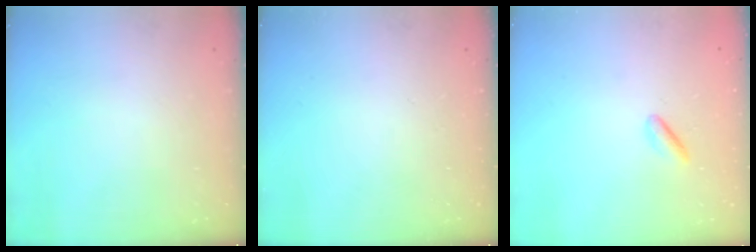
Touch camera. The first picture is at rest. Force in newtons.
{"total": 0.0}
{"total": 1.5, "press": 1.1, "slide": 0.9}